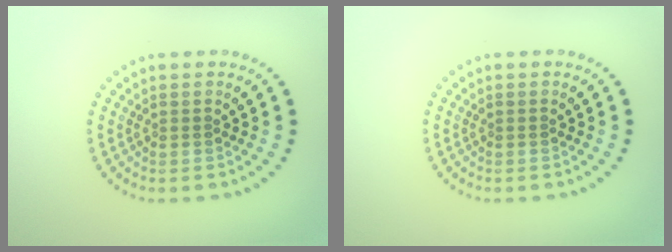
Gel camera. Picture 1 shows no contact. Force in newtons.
{"total": 0.0}